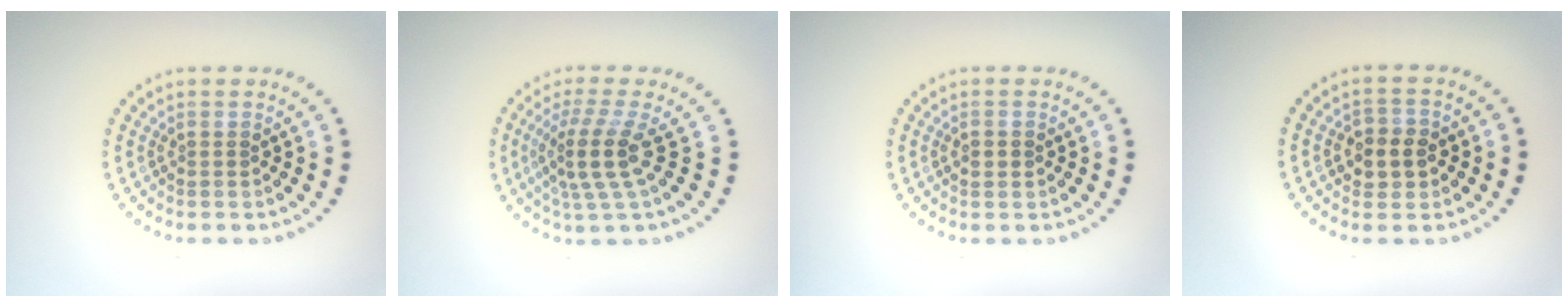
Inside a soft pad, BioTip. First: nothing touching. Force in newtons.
{"total": 3.9, "press": 2.8, "slide": 2.7}
{"total": 1.4, "press": 1.4, "slide": 0.1}
{"total": 2.7, "press": 2.6, "slide": 0.6}